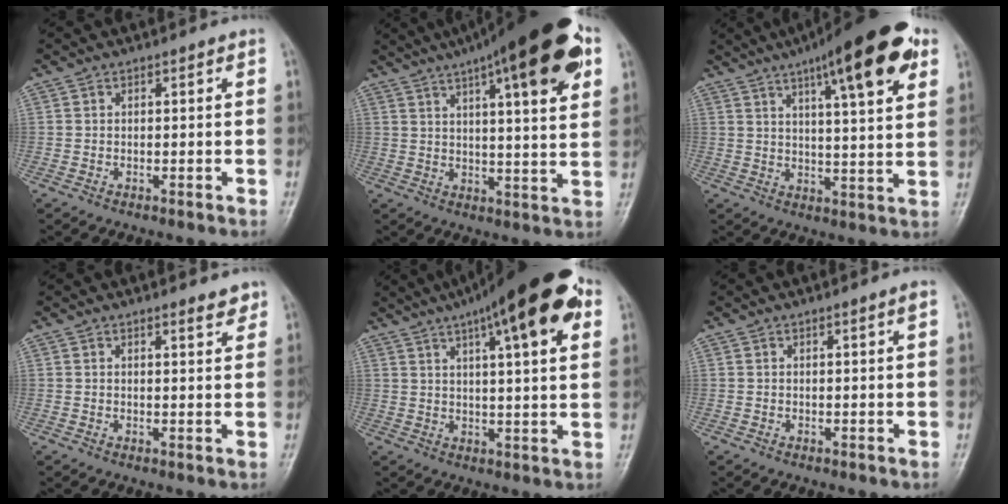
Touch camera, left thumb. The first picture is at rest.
{"total": 22.9, "force": [11.8, 5.4, 18.9], "torque": [-0.268, -0.005, 0.166]}
{"total": 18.8, "force": [9.9, 4.4, 15.4], "torque": [-0.202, -0.019, 0.140]}
{"total": 2.8, "force": [2.3, 0.7, 1.4], "torque": [-0.010, -0.016, 0.029]}
{"total": 20.6, "force": [10.4, 5.1, 17.1], "torque": [-0.240, -0.001, 0.150]}
{"total": 1.3, "force": [0.7, -0.2, 1.0], "torque": [-0.016, -0.004, 0.012]}